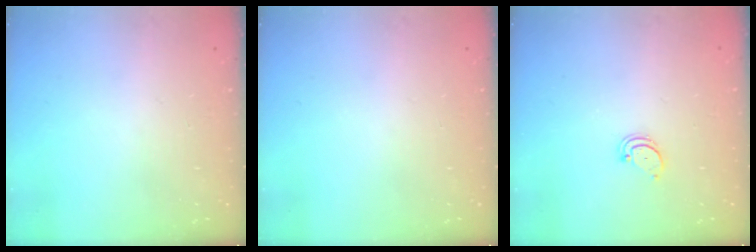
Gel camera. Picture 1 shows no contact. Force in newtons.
{"total": 0.0}
{"total": 1.9, "press": 1.9, "slide": 0.2}